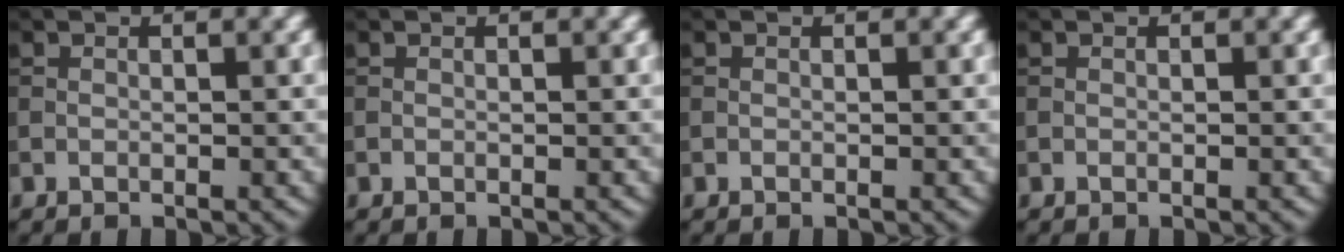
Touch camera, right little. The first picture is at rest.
{"total": 0.0}
{"total": 0.0}
{"total": 0.0}